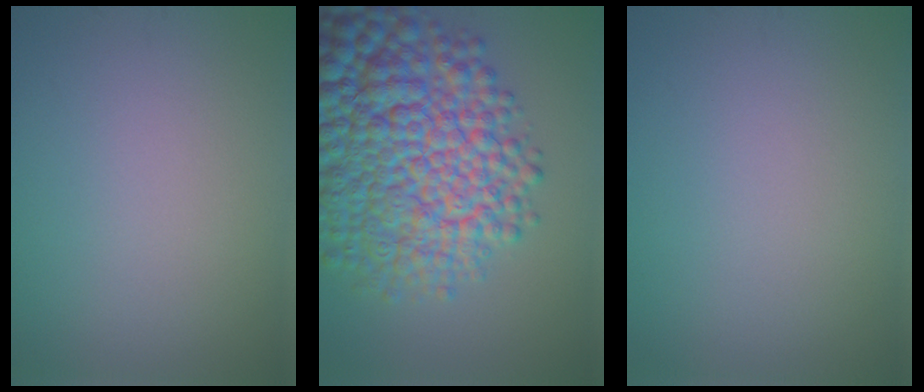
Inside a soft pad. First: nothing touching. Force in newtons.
{"total": 13.8, "press": 13.7, "slide": 0.3}
{"total": 0.0}